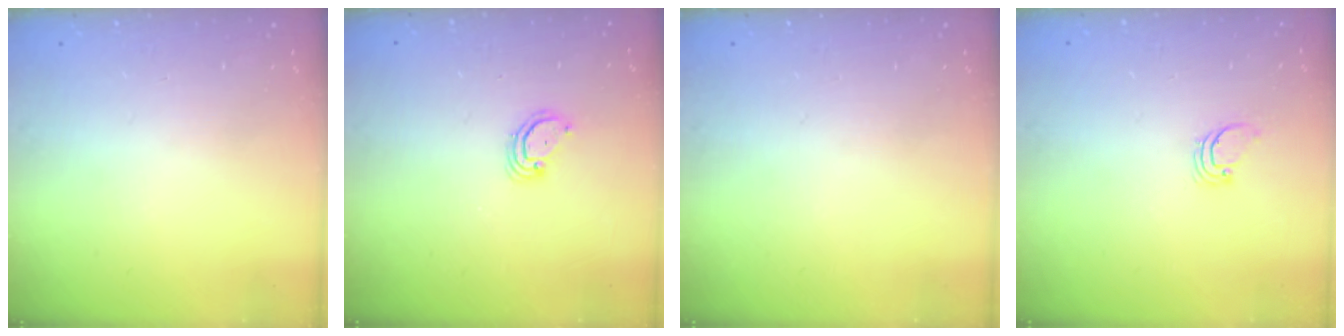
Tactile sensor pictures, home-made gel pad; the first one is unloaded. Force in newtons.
{"total": 3.6, "press": 3.6, "slide": 0.2}
{"total": 0.0}
{"total": 0.9, "press": 0.9, "slide": 0.0}